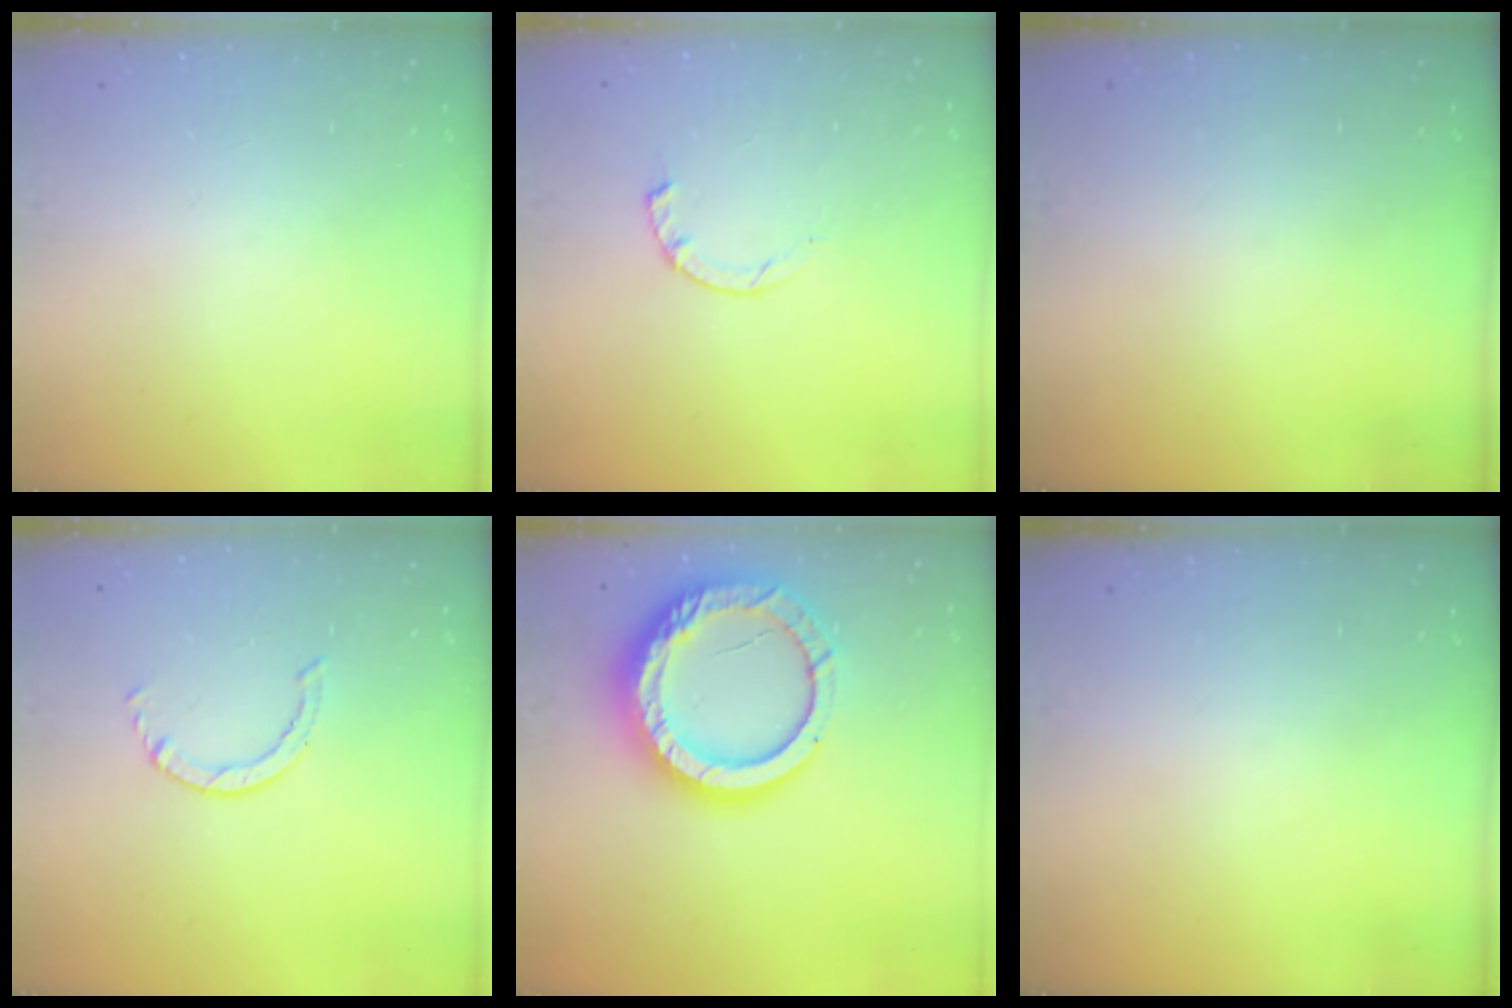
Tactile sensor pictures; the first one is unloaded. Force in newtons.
{"total": 2.3, "press": 2.3, "slide": 0.4}
{"total": 0.0}
{"total": 0.6, "press": 0.6, "slide": 0.1}
{"total": 20.9, "press": 20.8, "slide": 2.6}
{"total": 0.0}